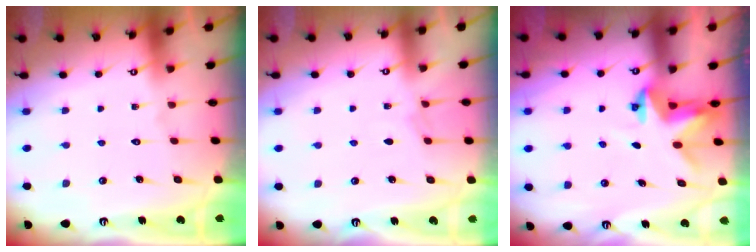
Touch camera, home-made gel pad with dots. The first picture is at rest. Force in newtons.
{"total": 1.5, "press": 1.4, "slide": 0.3}
{"total": 3.0, "press": 3.0, "slide": 0.0}